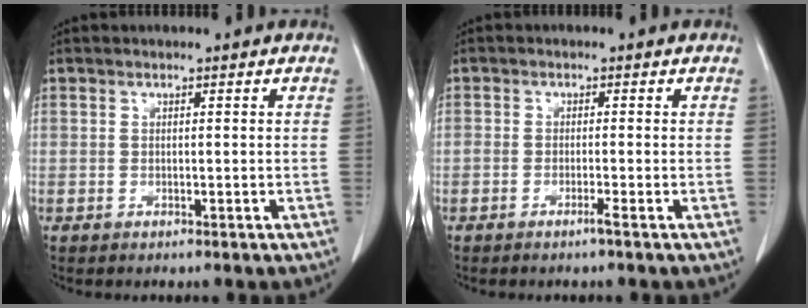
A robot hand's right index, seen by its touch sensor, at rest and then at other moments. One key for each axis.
{"total": 1.3, "fx": -0.9, "fy": -0.2, "fz": 0.9, "tx": -0.016, "ty": 0.000, "tz": -0.017}